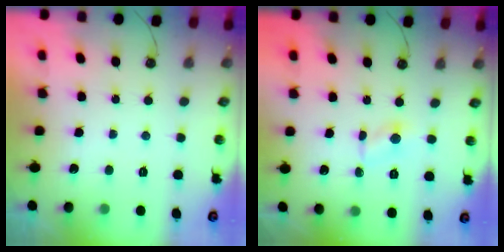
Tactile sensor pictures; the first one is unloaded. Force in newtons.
{"total": 2.4, "press": 2.4, "slide": 0.3}